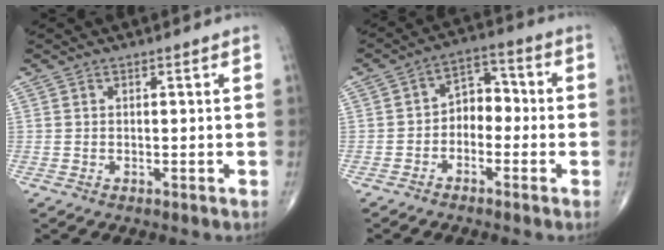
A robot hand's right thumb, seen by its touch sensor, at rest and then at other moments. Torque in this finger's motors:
{"motor_torque": [-0.26, 0.40, 0.01, -0.15, 0.05]}